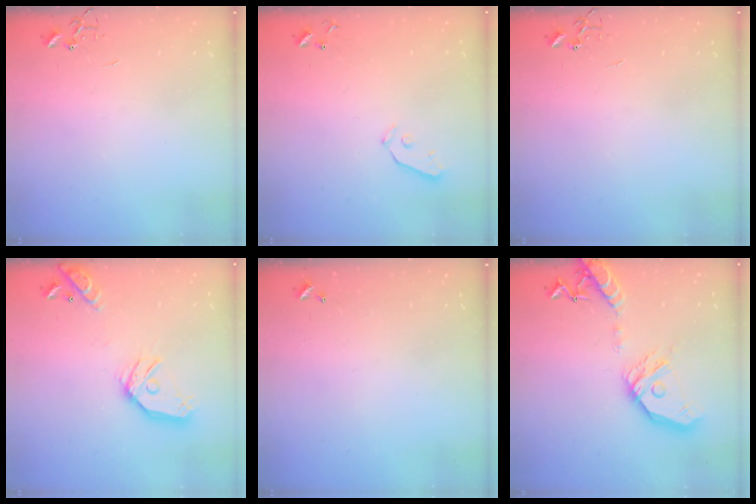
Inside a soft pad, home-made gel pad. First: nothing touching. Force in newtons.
{"total": 3.2, "press": 3.2, "slide": 0.4}
{"total": 0.0}
{"total": 16.2, "press": 16.0, "slide": 2.5}
{"total": 0.0}
{"total": 17.9, "press": 17.7, "slide": 2.6}